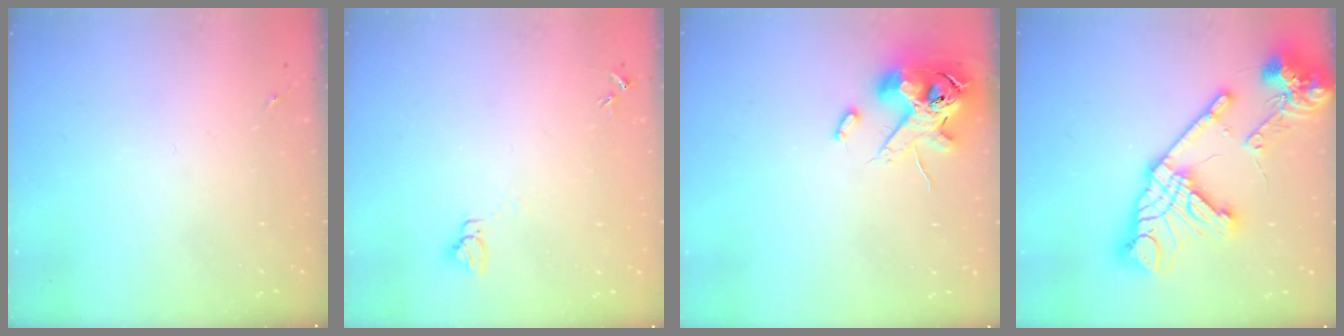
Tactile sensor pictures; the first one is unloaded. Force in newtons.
{"total": 3.9, "press": 3.8, "slide": 0.3}
{"total": 14.2, "press": 14.0, "slide": 2.3}
{"total": 26.8, "press": 26.6, "slide": 3.3}